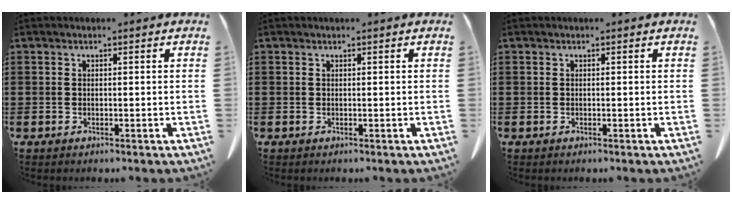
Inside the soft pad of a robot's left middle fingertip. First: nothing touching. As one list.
[{"total": 0.0}, {"total": 0.0}]